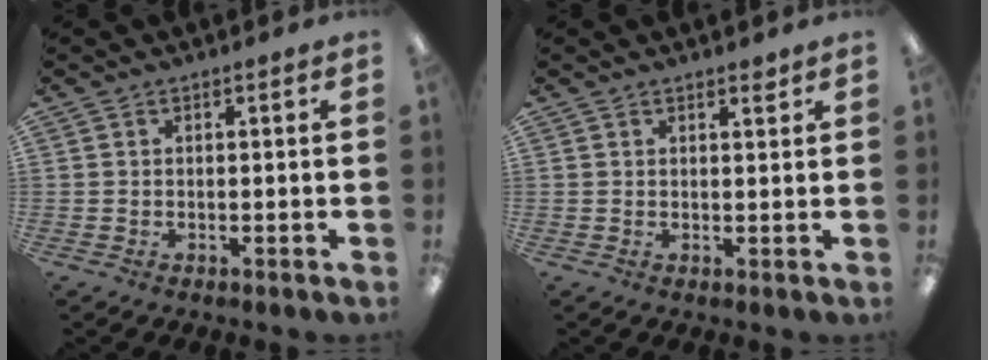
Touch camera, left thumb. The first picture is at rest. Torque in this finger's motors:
{"motor_torque": [-0.02, -0.04, -0.75, 0.20, -0.02]}